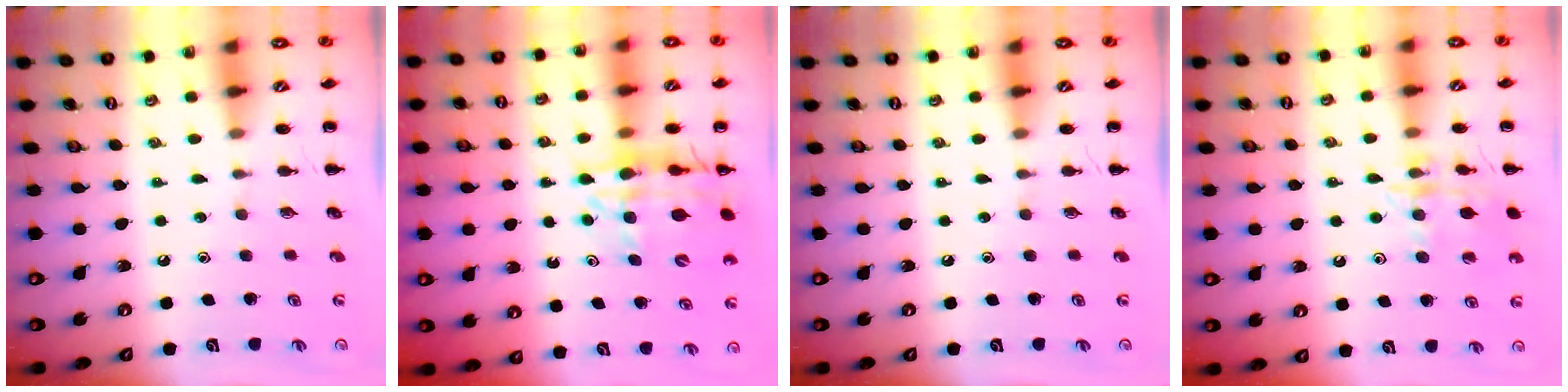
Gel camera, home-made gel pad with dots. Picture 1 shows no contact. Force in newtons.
{"total": 15.5, "press": 15.0, "slide": 3.8}
{"total": 0.0}
{"total": 12.9, "press": 12.9, "slide": 0.8}